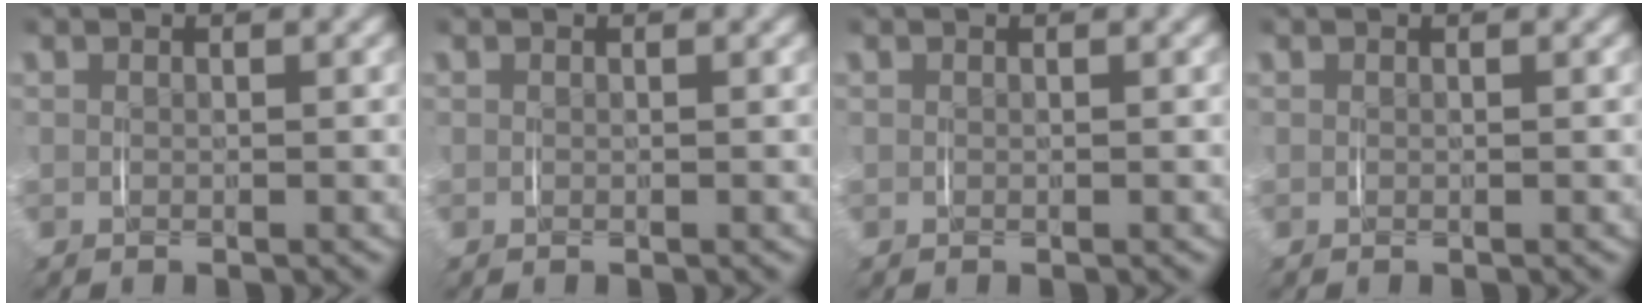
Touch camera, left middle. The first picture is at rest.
{"total": 0.0}
{"total": 0.0}
{"total": 0.0}